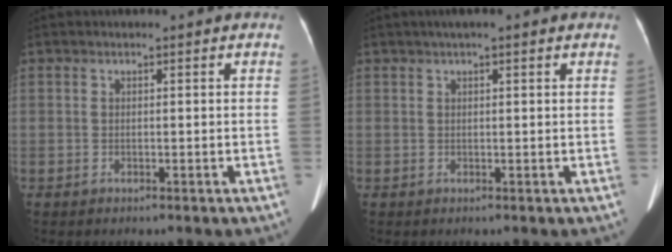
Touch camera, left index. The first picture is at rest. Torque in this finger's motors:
{"motor_torque": [0.41, -0.38, 0.05, 0.04]}